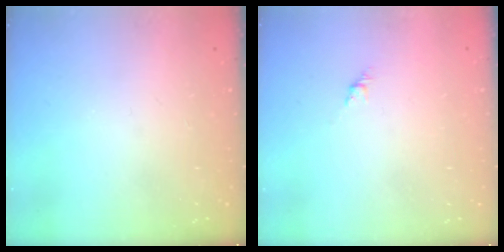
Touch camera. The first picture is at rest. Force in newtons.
{"total": 3.0, "press": 2.9, "slide": 0.7}